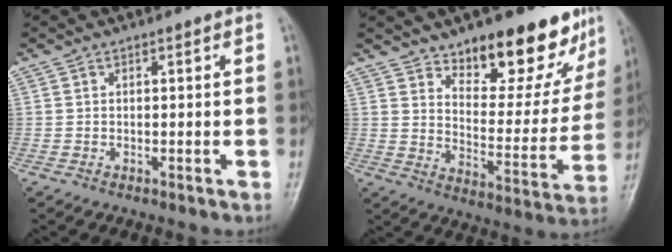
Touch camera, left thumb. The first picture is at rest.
{"total": 18.5, "force": [13.4, 7.5, 10.4], "torque": [-0.082, -0.096, 0.195]}